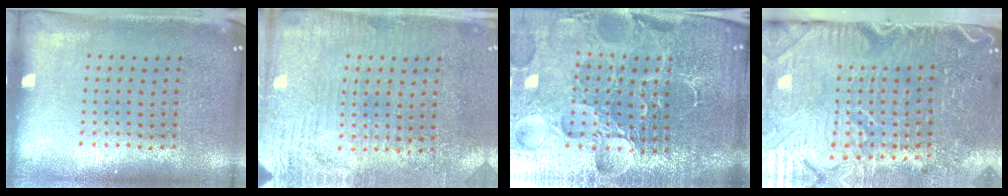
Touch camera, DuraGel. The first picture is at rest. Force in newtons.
{"total": 3.2, "press": 2.9, "slide": 1.4}
{"total": 6.7, "press": 5.9, "slide": 3.2}
{"total": 5.3, "press": 4.4, "slide": 2.9}